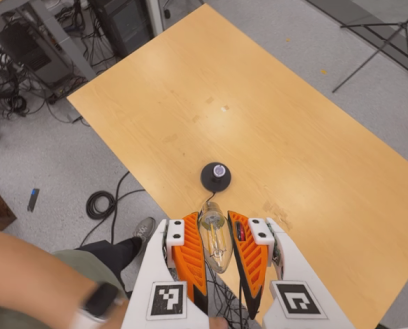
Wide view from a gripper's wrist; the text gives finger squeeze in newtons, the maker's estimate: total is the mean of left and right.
{"total": 20.2, "left": 21.1, "right": 19.3}